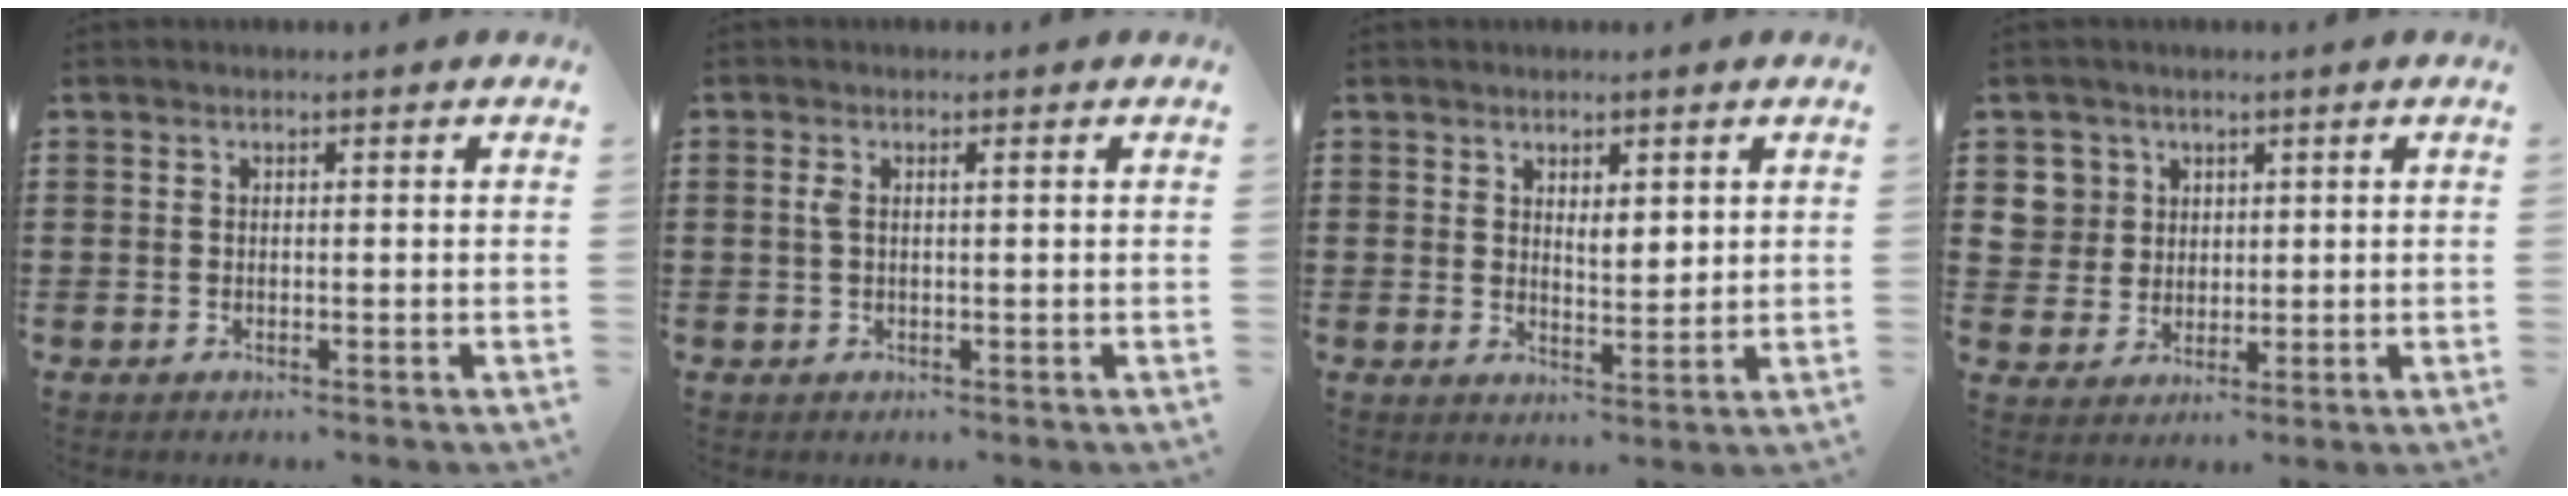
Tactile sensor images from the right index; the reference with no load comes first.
{"total": 1.3, "force": [0.3, 0.2, 1.3], "torque": [-0.026, 0.002, 0.003]}
{"total": 2.6, "force": [1.8, 1.2, 1.5], "torque": [-0.024, 0.002, 0.030]}
{"total": 5.1, "force": [2.0, 4.7, 0.5], "torque": [-0.035, 0.016, 0.039]}